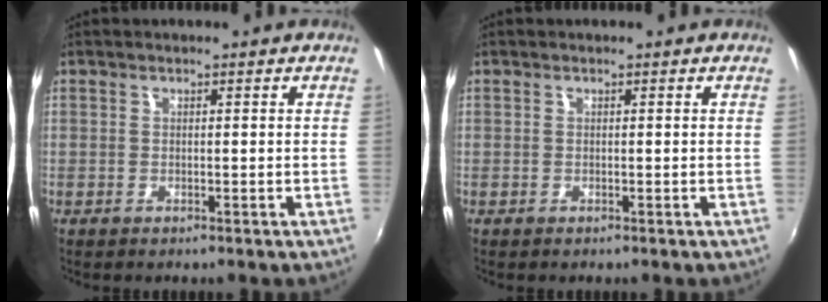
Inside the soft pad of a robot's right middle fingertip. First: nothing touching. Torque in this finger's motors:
{"motor_torque": [0.25, -0.25, 0.03, 0.01]}